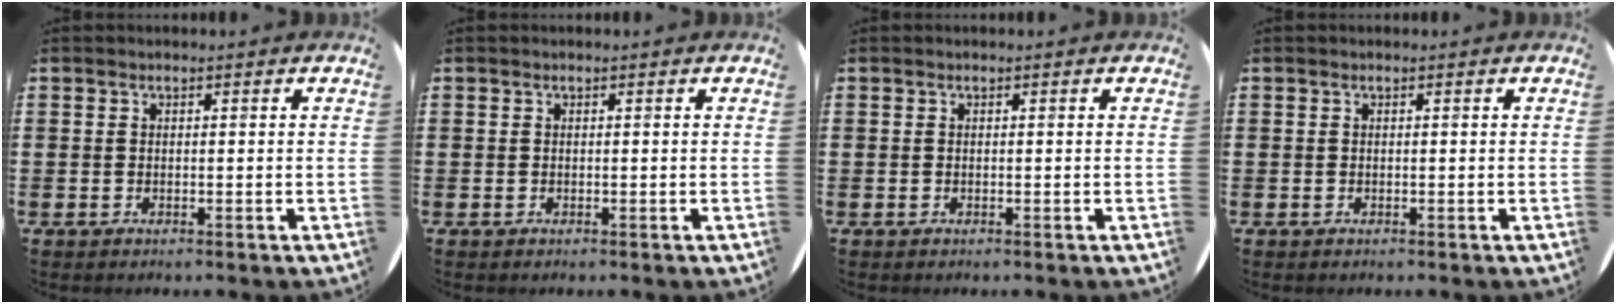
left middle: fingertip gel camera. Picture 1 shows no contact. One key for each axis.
{"total": 0.0}
{"total": 0.0}
{"total": 0.0}